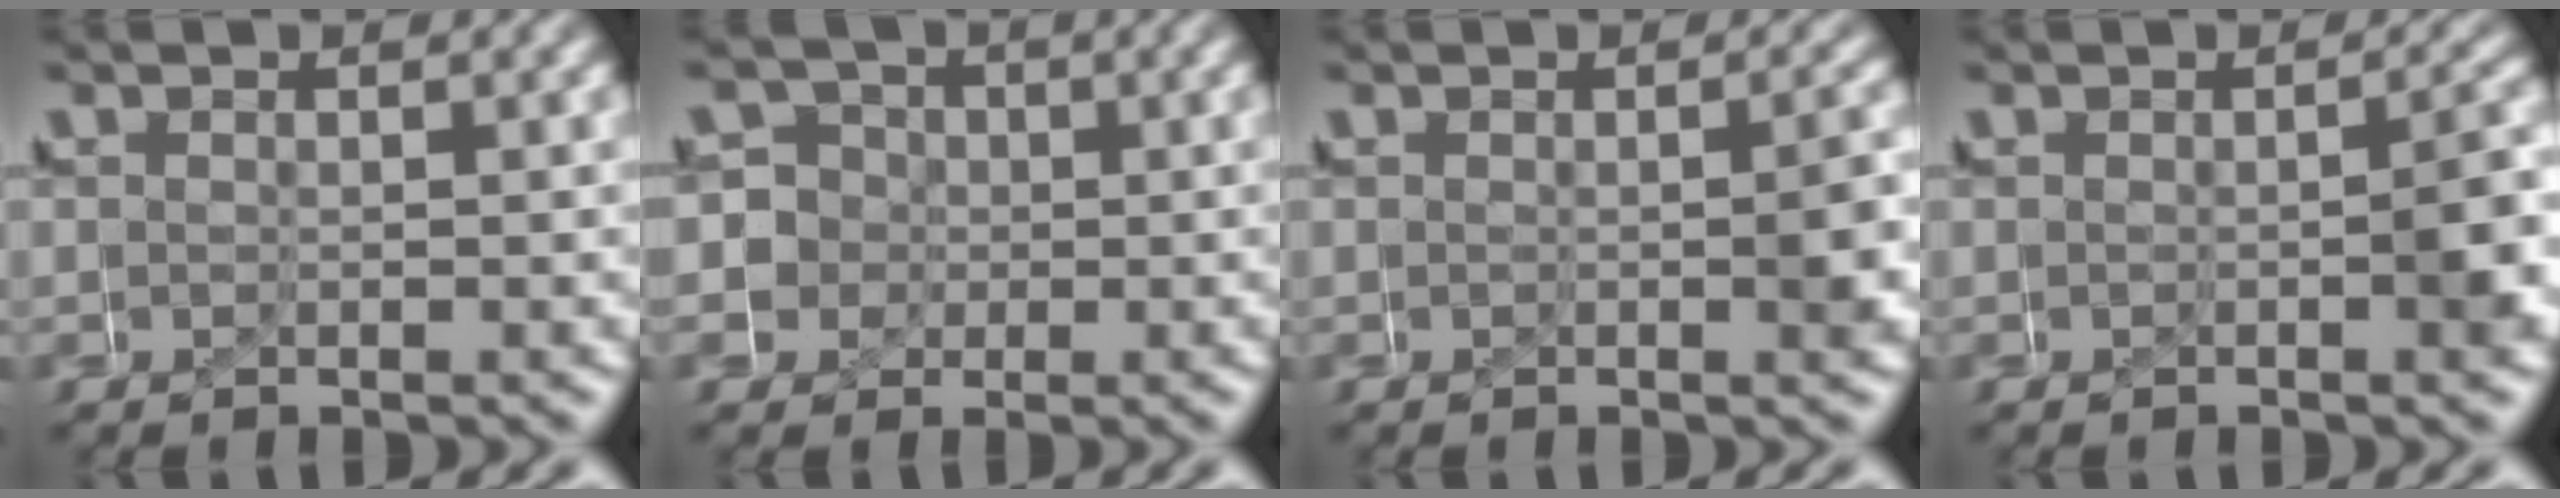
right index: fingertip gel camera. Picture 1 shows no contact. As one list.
[{"total": 8.5, "force": [-1.2, 8.0, 2.6], "torque": [-0.079, -0.023, -0.032]}, {"total": 1.4, "force": [-0.3, 0.2, 1.3], "torque": [-0.016, -0.002, -0.004]}, {"total": 2.1, "force": [-0.6, 0.5, 1.9], "torque": [-0.021, 0.004, -0.011]}]